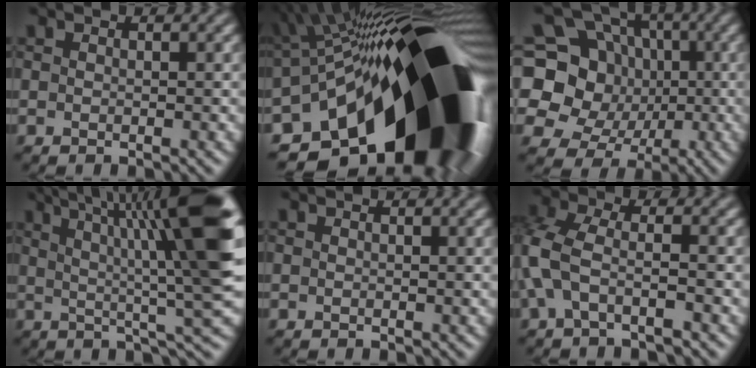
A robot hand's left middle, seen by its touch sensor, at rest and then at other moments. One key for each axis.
{"total": 21.8, "fx": -7.6, "fy": 10.4, "fz": 17.6, "tx": -0.266, "ty": -0.034, "tz": -0.123}
{"total": 14.5, "fx": 0.3, "fy": 13.1, "fz": 6.1, "tx": -0.169, "ty": 0.030, "tz": -0.019}
{"total": 12.6, "fx": 4.2, "fy": 1.9, "fz": 11.7, "tx": -0.170, "ty": 0.013, "tz": 0.068}
{"total": 0.6, "fx": 0.3, "fy": 0.2, "fz": 0.5, "tx": -0.001, "ty": 0.005, "tz": 0.003}
{"total": 4.9, "fx": -1.5, "fy": 2.5, "fz": 3.9, "tx": -0.105, "ty": 0.005, "tz": -0.038}